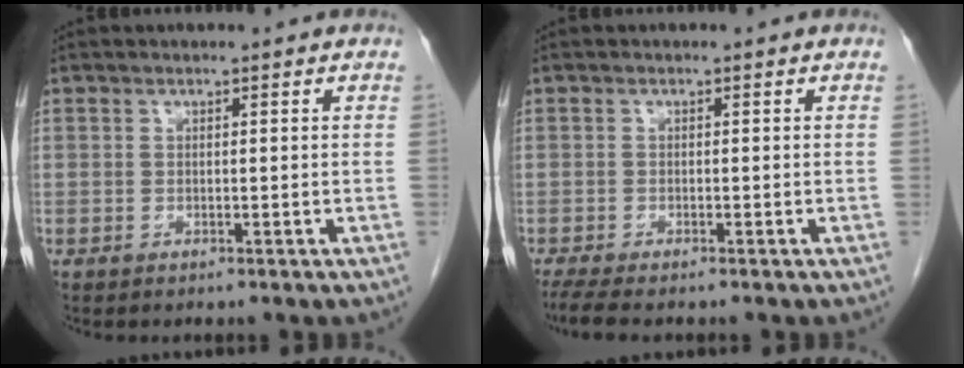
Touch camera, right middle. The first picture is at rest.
{"total": 3.5, "force": [-2.9, 0.3, 2.0], "torque": [-0.040, -0.010, -0.046]}